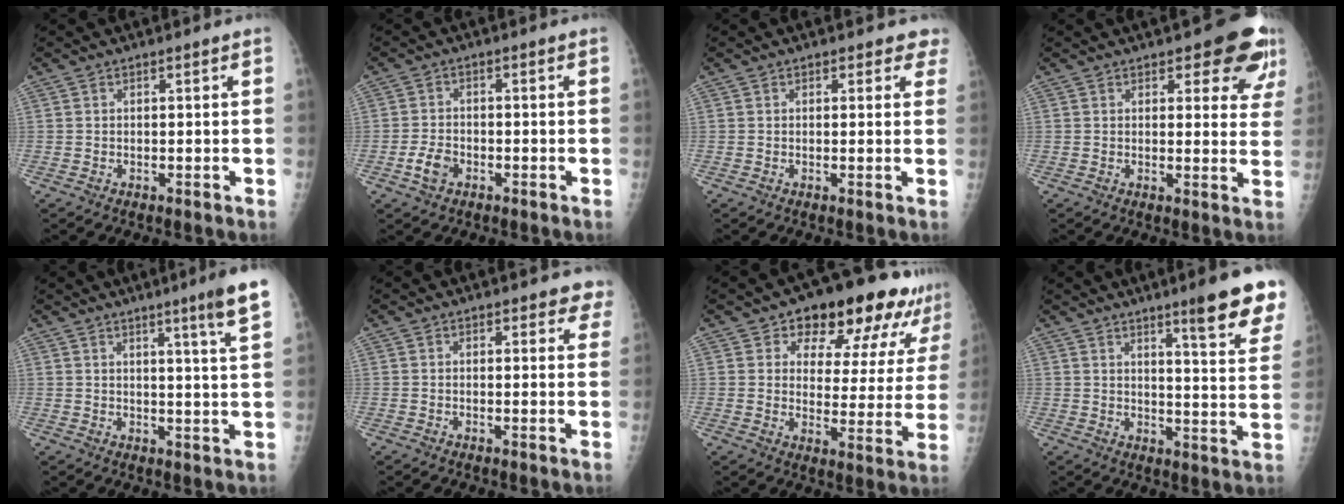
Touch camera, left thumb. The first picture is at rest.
{"total": 3.7, "force": [-1.7, 2.4, 2.3], "torque": [-0.044, 0.011, -0.032]}
{"total": 2.9, "force": [2.2, 1.6, 0.9], "torque": [0.023, -0.006, 0.014]}
{"total": 10.4, "force": [6.8, 4.0, 6.8], "torque": [-0.040, -0.031, 0.070]}
{"total": 8.4, "force": [5.1, -0.8, 6.6], "torque": [-0.091, -0.033, 0.066]}
{"total": 3.9, "force": [3.0, 1.7, 1.8], "torque": [0.014, -0.010, 0.027]}
{"total": 17.8, "force": [12.8, 8.2, 9.3], "torque": [-0.068, -0.050, 0.155]}
{"total": 13.8, "force": [9.1, 1.4, 10.3], "torque": [-0.114, -0.054, 0.117]}